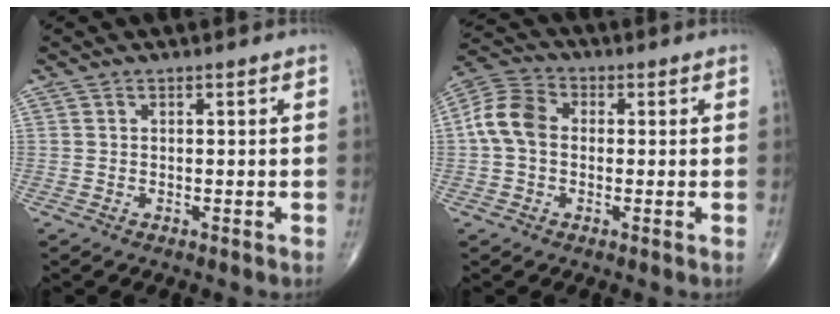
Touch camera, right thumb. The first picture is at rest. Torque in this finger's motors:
{"motor_torque": [0.03, 0.07, 0.30, -0.14, 0.13]}